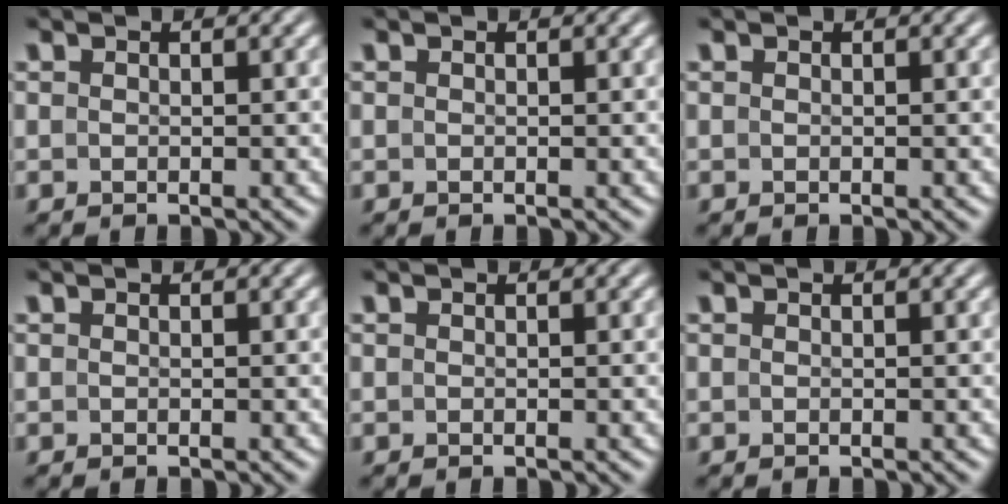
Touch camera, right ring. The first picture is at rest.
{"total": 0.0}
{"total": 0.0}
{"total": 0.0}
{"total": 0.0}
{"total": 0.0}